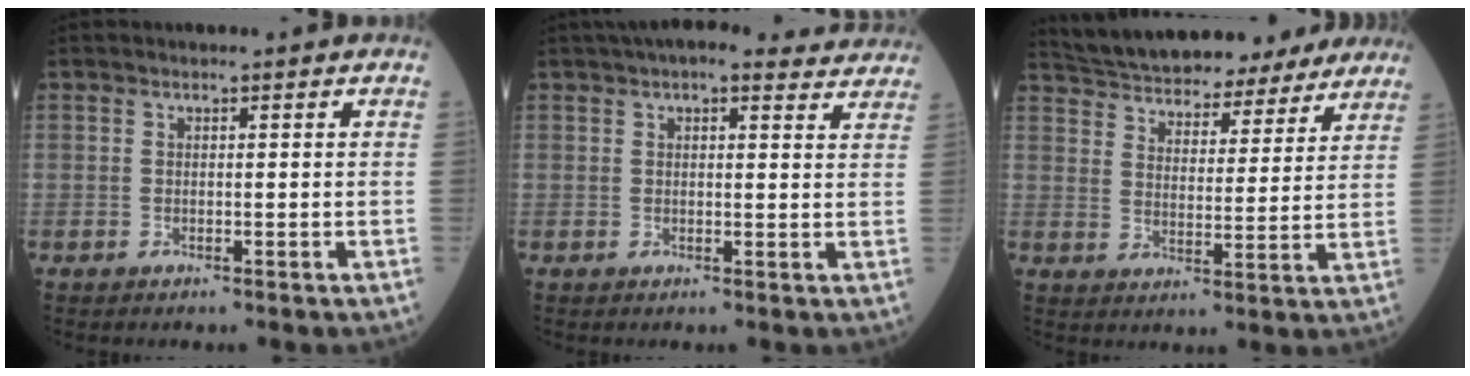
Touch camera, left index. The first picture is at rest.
{"total": 11.5, "force": [10.1, 3.1, 4.6], "torque": [-0.047, 0.036, 0.111]}
{"total": 23.5, "force": [21.5, 6.2, 7.3], "torque": [-0.124, 0.012, 0.288]}